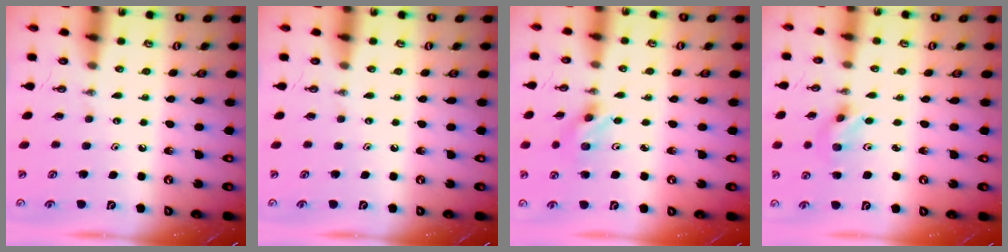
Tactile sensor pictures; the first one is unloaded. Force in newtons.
{"total": 0.0}
{"total": 3.0, "press": 3.0, "slide": 0.4}
{"total": 3.6, "press": 2.8, "slide": 2.3}